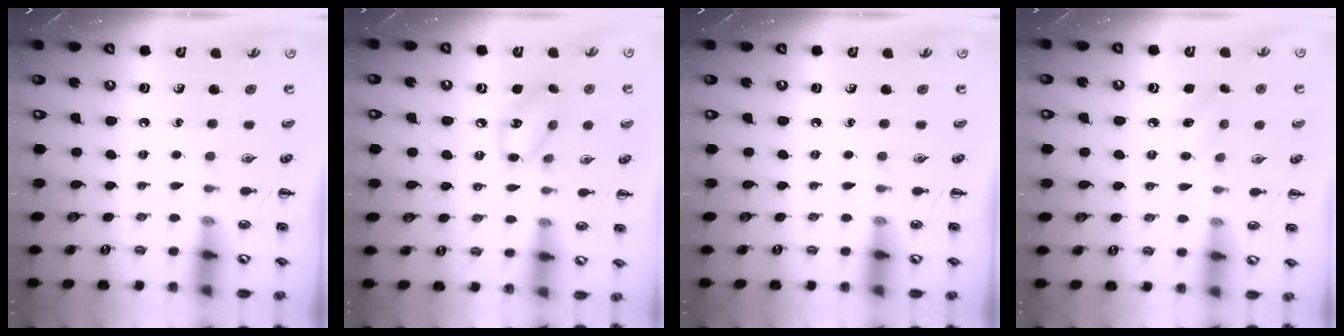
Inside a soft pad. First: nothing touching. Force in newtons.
{"total": 10.0, "press": 9.9, "slide": 1.0}
{"total": 0.0}
{"total": 5.0, "press": 4.8, "slide": 1.3}